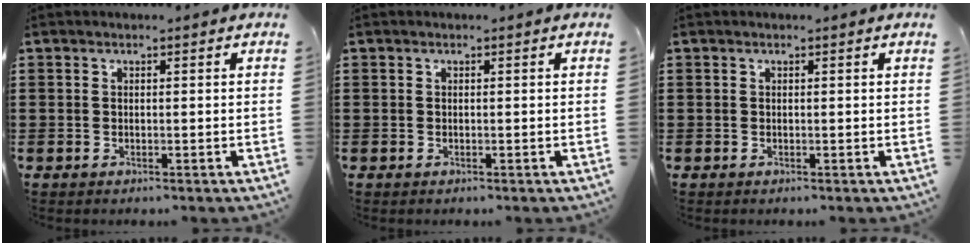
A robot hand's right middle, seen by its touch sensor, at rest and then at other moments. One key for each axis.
{"total": 0.0}
{"total": 0.0}